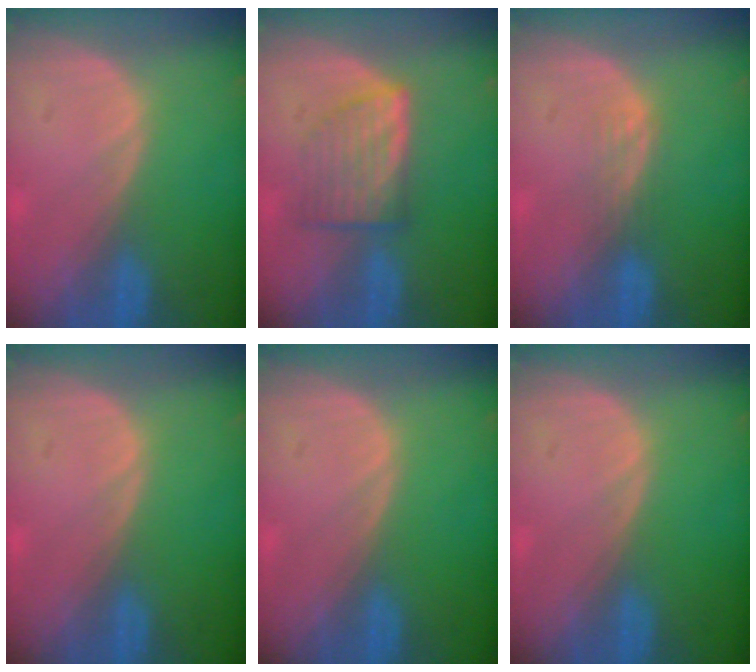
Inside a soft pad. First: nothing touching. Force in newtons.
{"total": 6.3, "press": 6.0, "slide": 1.7}
{"total": 1.9, "press": 1.9, "slide": 0.3}
{"total": 0.0}
{"total": 0.0}
{"total": 0.0}